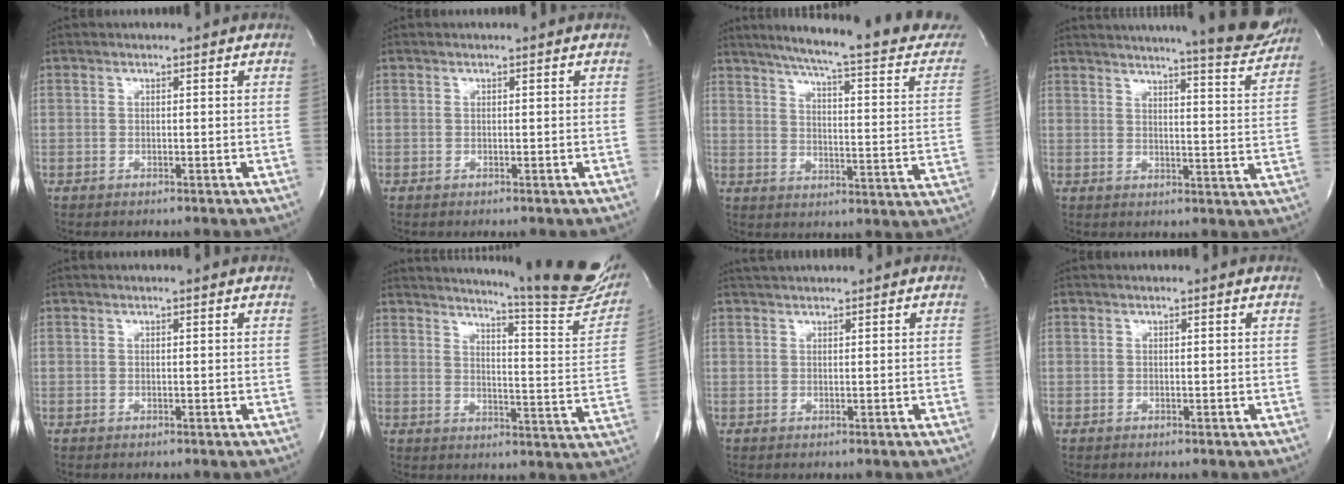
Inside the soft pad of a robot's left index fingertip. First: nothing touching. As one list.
[{"total": 0.0}, {"total": 23.9, "force": [18.9, 3.1, 14.3], "torque": [-0.202, -0.019, 0.222]}, {"total": 19.0, "force": [17.4, 0.7, 7.7], "torque": [-0.107, -0.055, 0.205]}, {"total": 0.9, "force": [0.9, -0.1, 0.2], "torque": [-0.015, -0.003, 0.007]}, {"total": 21.4, "force": [18.7, 0.7, 10.4], "torque": [-0.145, -0.097, 0.221]}, {"total": 3.3, "force": [3.1, 0.2, 1.0], "torque": [-0.015, 0.028, 0.051]}, {"total": 0.6, "force": [0.6, -0.1, 0.1], "torque": [-0.011, -0.006, 0.006]}]